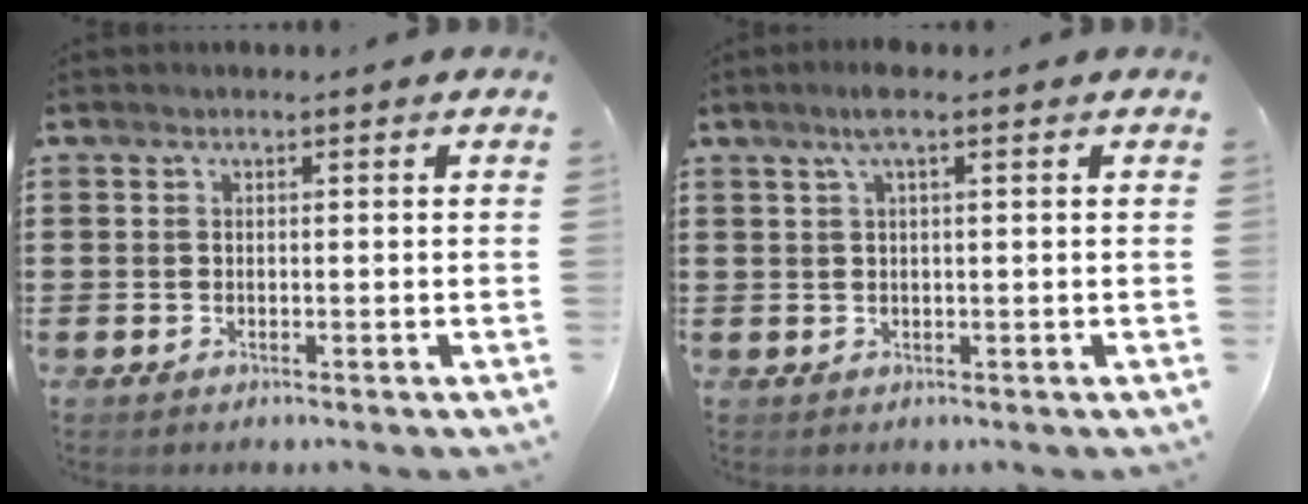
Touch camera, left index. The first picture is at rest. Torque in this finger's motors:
{"motor_torque": [0.80, -0.79, 0.15, 0.08]}